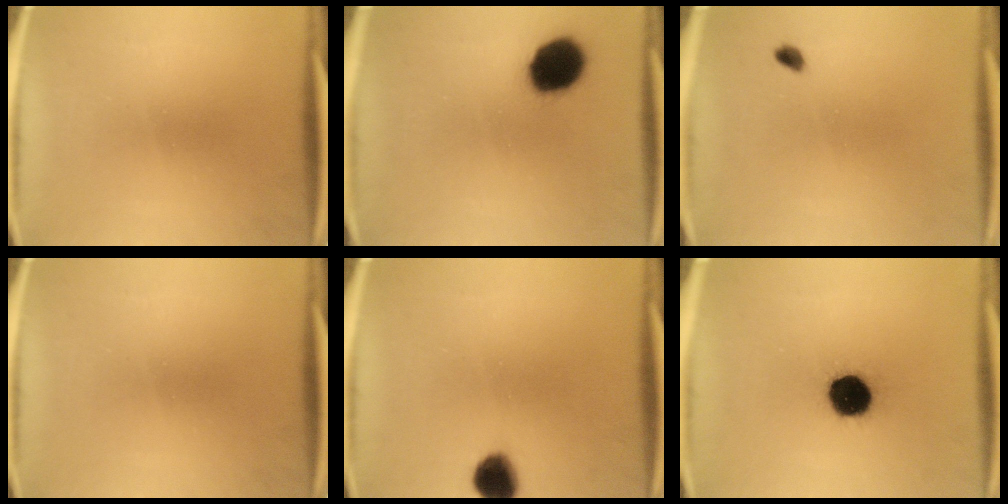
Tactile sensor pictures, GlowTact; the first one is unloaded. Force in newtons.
{"total": 12.6}
{"total": 1.4}
{"total": 0.0}
{"total": 6.9}
{"total": 13.1}